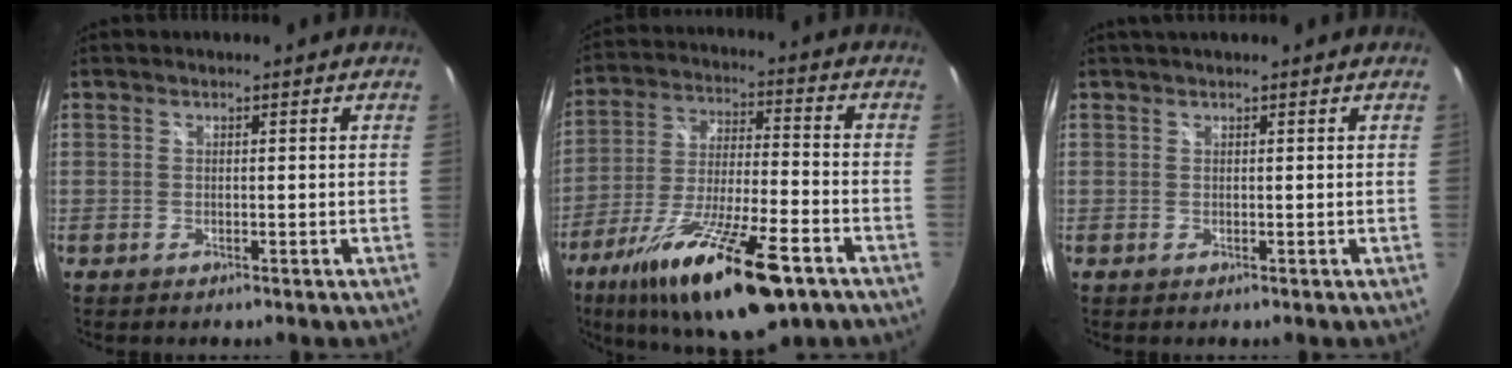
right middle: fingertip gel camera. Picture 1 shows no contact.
{"total": 22.5, "force": [-13.7, 5.4, 17.0], "torque": [-0.315, -0.048, -0.231]}
{"total": 2.0, "force": [1.6, -0.1, 1.2], "torque": [-0.025, 0.008, 0.021]}